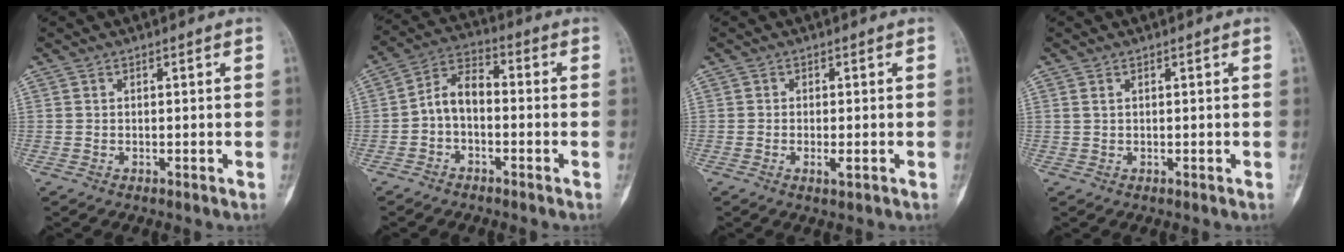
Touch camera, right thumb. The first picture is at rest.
{"total": 6.8, "force": [-1.4, 4.3, 5.1], "torque": [-0.081, 0.030, -0.042]}
{"total": 1.6, "force": [-0.6, 0.4, 1.5], "torque": [-0.024, -0.007, -0.012]}
{"total": 0.8, "force": [0.5, 0.2, 0.6], "torque": [-0.012, 0.006, 0.011]}